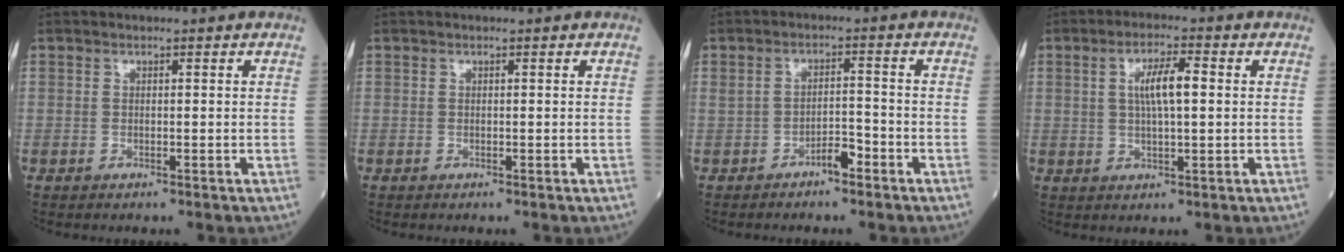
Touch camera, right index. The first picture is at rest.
{"total": 0.0}
{"total": 2.9, "force": [-1.9, 0.8, 2.1], "torque": [-0.031, 0.010, -0.031]}
{"total": 5.7, "force": [1.1, 1.1, 5.5], "torque": [-0.103, 0.009, 0.020]}